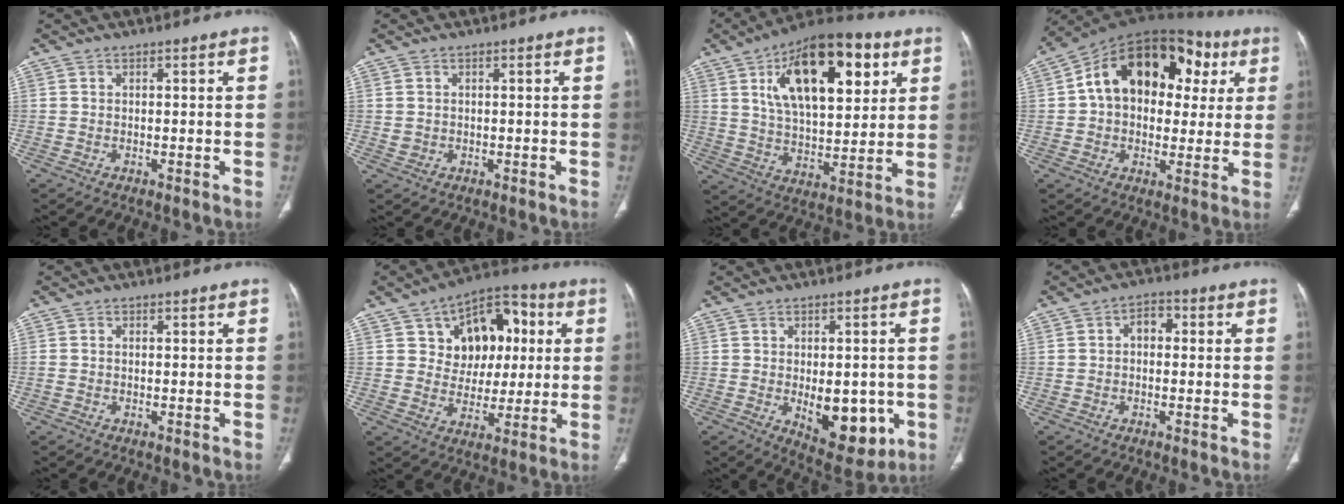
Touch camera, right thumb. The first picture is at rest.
{"total": 1.2, "force": [0.1, 1.1, 0.5], "torque": [-0.009, 0.000, 0.007]}
{"total": 23.5, "force": [9.2, 11.1, 18.5], "torque": [-0.263, -0.017, 0.150]}
{"total": 22.1, "force": [5.5, 14.7, 15.5], "torque": [-0.195, 0.035, 0.076]}
{"total": 0.7, "force": [-0.1, 0.5, 0.5], "torque": [-0.010, 0.001, -0.003]}
{"total": 15.3, "force": [4.2, 11.1, 9.6], "torque": [-0.079, 0.012, 0.065]}
{"total": 12.1, "force": [-2.8, 6.6, 9.8], "torque": [-0.098, -0.009, -0.022]}
{"total": 3.5, "force": [0.0, 2.4, 2.5], "torque": [-0.025, 0.014, -0.010]}